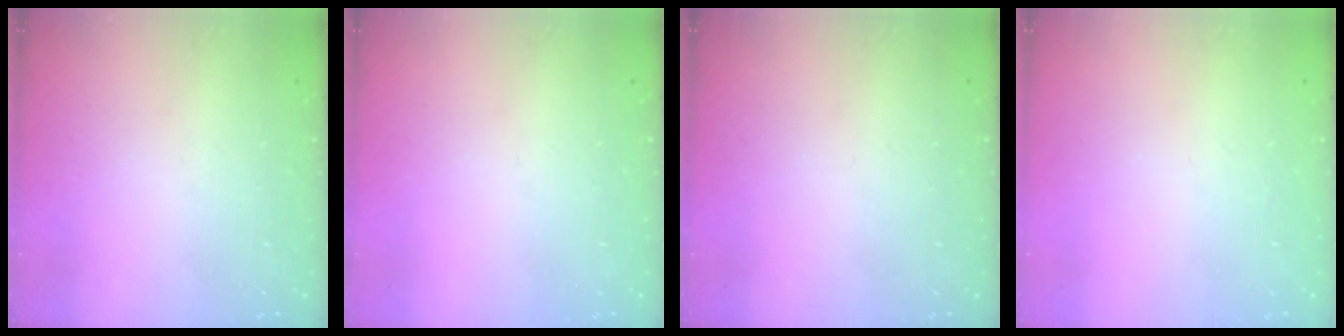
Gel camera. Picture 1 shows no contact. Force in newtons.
{"total": 0.0}
{"total": 0.0}
{"total": 0.0}